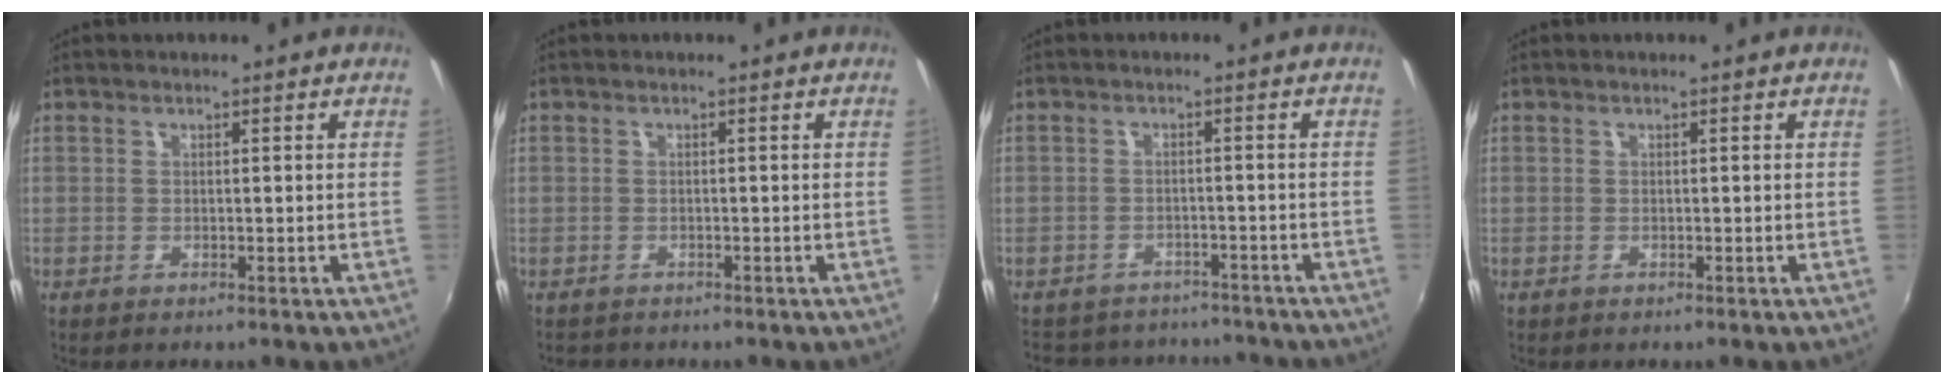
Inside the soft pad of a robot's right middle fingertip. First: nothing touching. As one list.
[{"total": 1.3, "force": [-1.0, 0.9, -0.1], "torque": [-0.003, -0.001, -0.016]}, {"total": 10.5, "force": [-9.0, 4.9, 2.4], "torque": [-0.060, 0.023, -0.120]}, {"total": 0.0}]